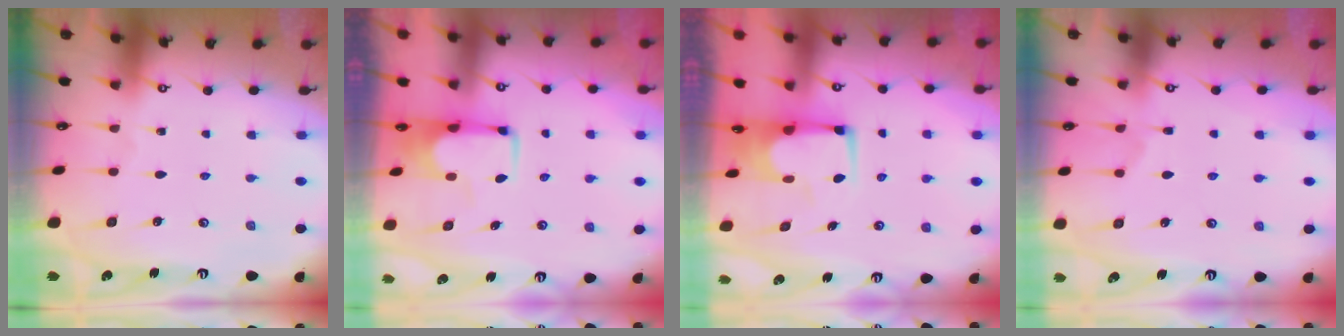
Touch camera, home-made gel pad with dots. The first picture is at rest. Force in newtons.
{"total": 3.6, "press": 3.6, "slide": 0.4}
{"total": 3.8, "press": 3.8, "slide": 0.4}
{"total": 2.6, "press": 2.3, "slide": 1.1}